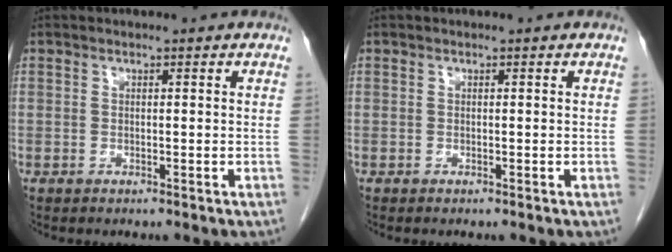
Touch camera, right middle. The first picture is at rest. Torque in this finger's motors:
{"motor_torque": [0.25, -0.16, 0.04, 0.01]}